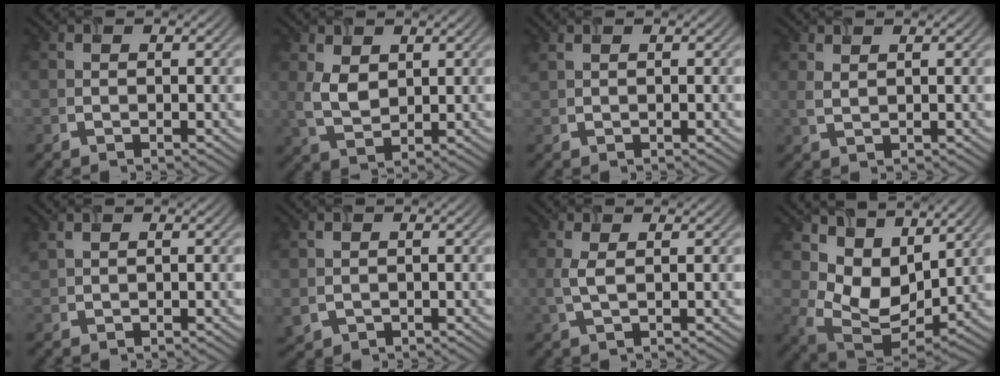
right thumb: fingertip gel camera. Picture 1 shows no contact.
{"total": 4.4, "force": [1.3, 2.8, 3.1], "torque": [-0.078, -0.006, 0.030]}
{"total": 0.8, "force": [0.7, 0.1, 0.4], "torque": [-0.015, 0.003, 0.018]}
{"total": 1.4, "force": [0.9, 0.5, 1.0], "torque": [-0.030, -0.004, 0.023]}
{"total": 1.3, "force": [1.1, 0.3, 0.7], "torque": [-0.022, 0.005, 0.027]}
{"total": 1.8, "force": [0.1, 1.6, 0.8], "torque": [-0.028, -0.010, 0.007]}
{"total": 2.3, "force": [0.5, 0.7, 2.2], "torque": [-0.056, 0.001, 0.010]}
{"total": 9.9, "force": [5.4, 6.2, 5.5], "torque": [-0.136, -0.016, 0.104]}